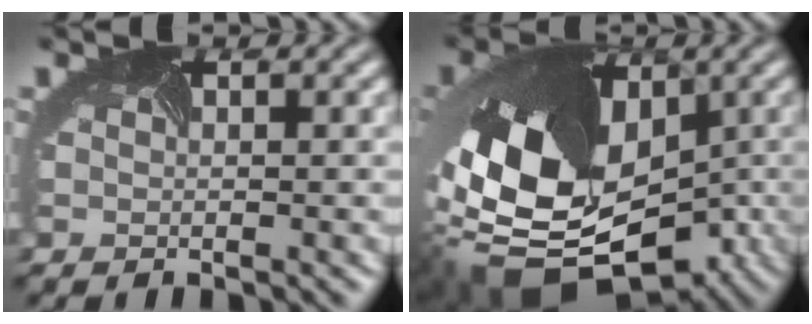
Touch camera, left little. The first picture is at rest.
{"total": 15.7, "force": [-3.7, 10.7, 10.9], "torque": [-0.226, -0.033, -0.042]}